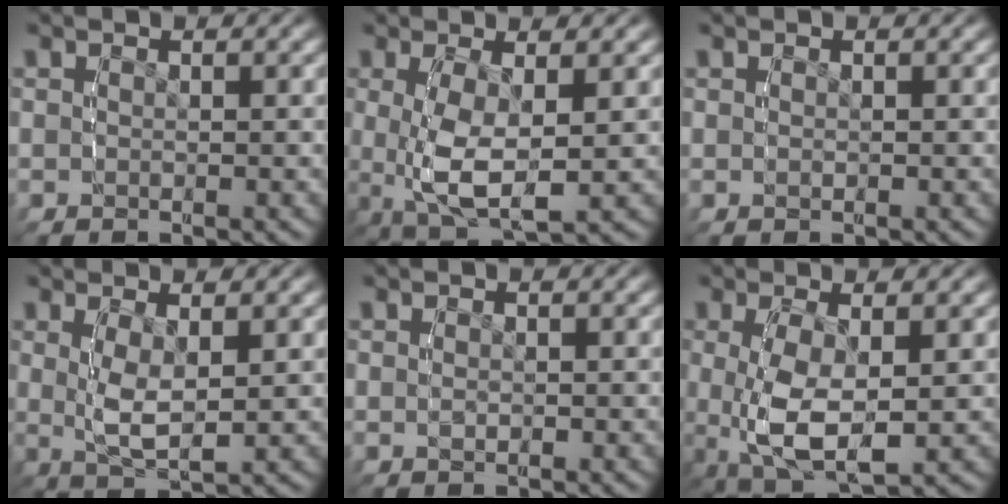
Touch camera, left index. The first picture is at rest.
{"total": 6.4, "force": [-0.7, 4.5, 4.4], "torque": [-0.109, -0.018, -0.010]}
{"total": 0.0}
{"total": 3.3, "force": [1.0, 2.3, 2.2], "torque": [-0.056, 0.002, 0.007]}
{"total": 0.0}
{"total": 6.8, "force": [-1.3, 5.0, 4.4], "torque": [-0.110, -0.022, -0.019]}